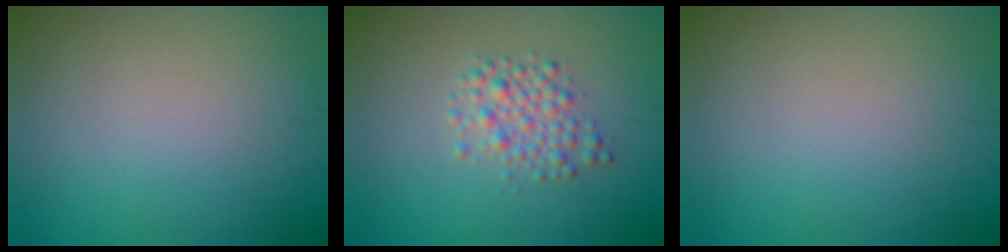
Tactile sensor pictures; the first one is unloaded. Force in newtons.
{"total": 2.6, "press": 2.6, "slide": 0.0}
{"total": 0.0}